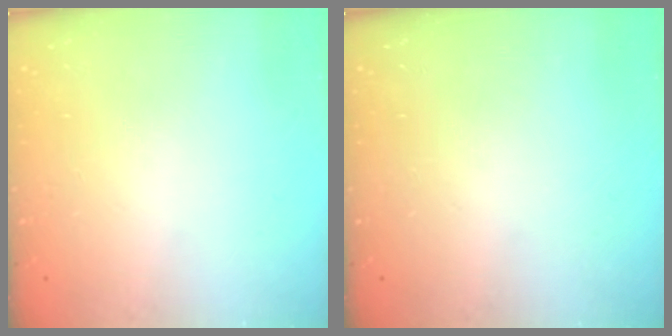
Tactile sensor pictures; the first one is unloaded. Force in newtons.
{"total": 0.0}